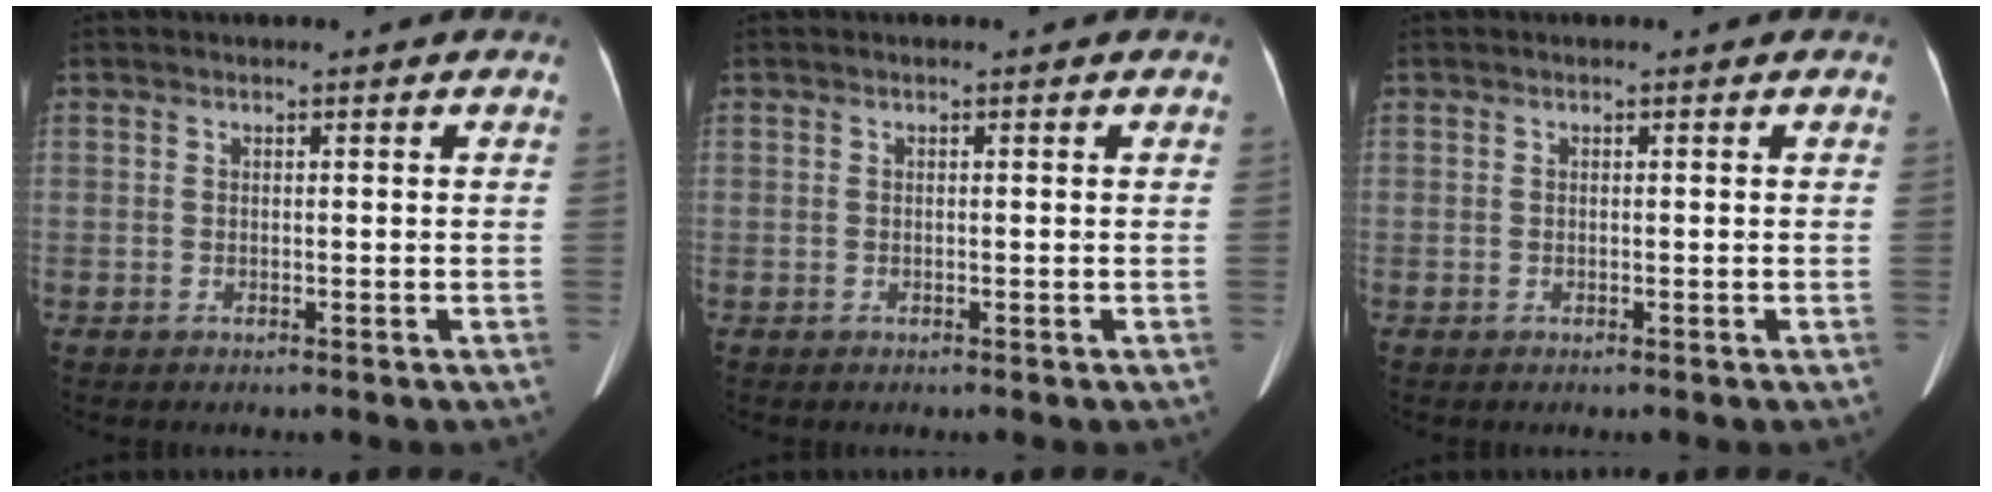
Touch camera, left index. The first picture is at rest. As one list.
[{"total": 0.0}, {"total": 0.0}]